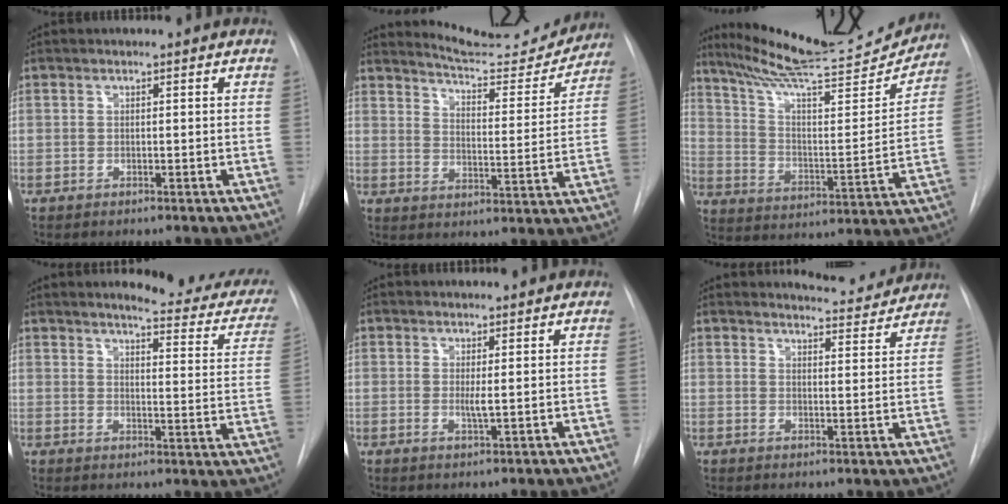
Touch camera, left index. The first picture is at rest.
{"total": 14.1, "force": [13.9, 1.3, 2.3], "torque": [-0.028, -0.040, 0.181]}
{"total": 22.9, "force": [21.1, 2.0, 8.5], "torque": [-0.143, -0.039, 0.309]}
{"total": 17.4, "force": [15.5, 3.0, 7.2], "torque": [-0.064, -0.057, 0.160]}
{"total": 1.5, "force": [0.3, 0.0, 1.5], "torque": [-0.034, -0.003, 0.008]}
{"total": 6.7, "force": [6.6, 1.0, 0.4], "torque": [-0.005, -0.012, 0.077]}